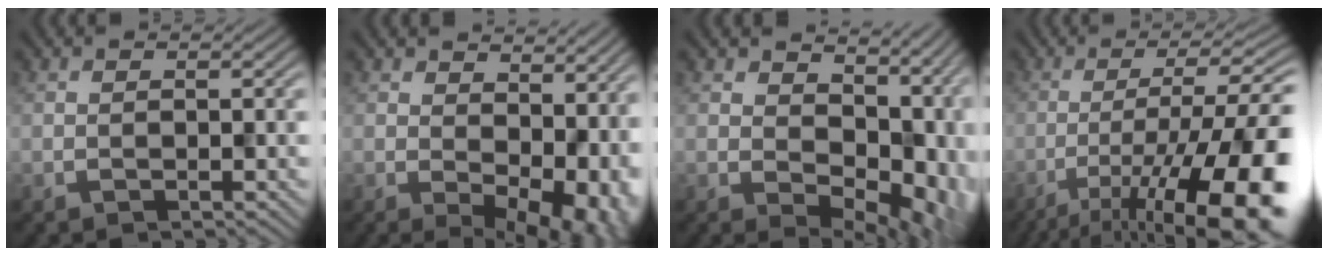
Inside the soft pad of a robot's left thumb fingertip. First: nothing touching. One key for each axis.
{"total": 11.1, "fx": 0.7, "fy": 7.1, "fz": 8.6, "tx": -0.096, "ty": -0.029, "tz": 0.057}
{"total": 11.0, "fx": 2.4, "fy": 6.9, "fz": 8.3, "tx": -0.110, "ty": -0.021, "tz": 0.072}
{"total": 16.3, "fx": -8.2, "fy": 4.8, "fz": 13.2, "tx": -0.183, "ty": -0.007, "tz": -0.121}